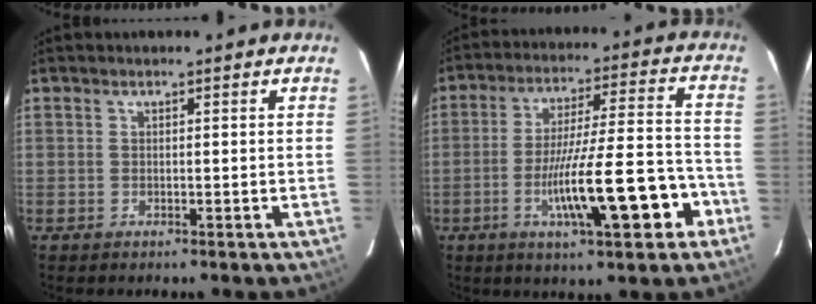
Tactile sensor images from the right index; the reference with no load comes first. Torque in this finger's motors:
{"motor_torque": [1.18, -0.95, 0.50, 0.21]}